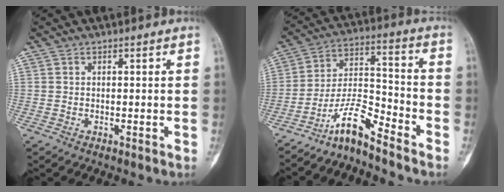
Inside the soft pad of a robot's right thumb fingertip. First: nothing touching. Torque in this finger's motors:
{"motor_torque": [0.22, -0.01, 0.93, -0.57, 0.01]}